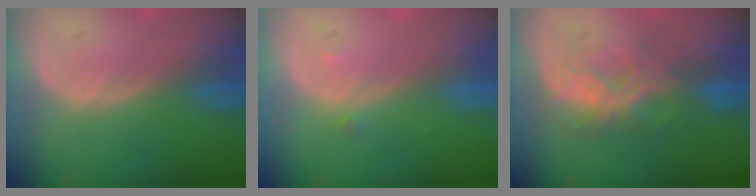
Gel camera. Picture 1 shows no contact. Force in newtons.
{"total": 0.7, "press": 0.7, "slide": 0.1}
{"total": 6.5, "press": 6.5, "slide": 0.4}